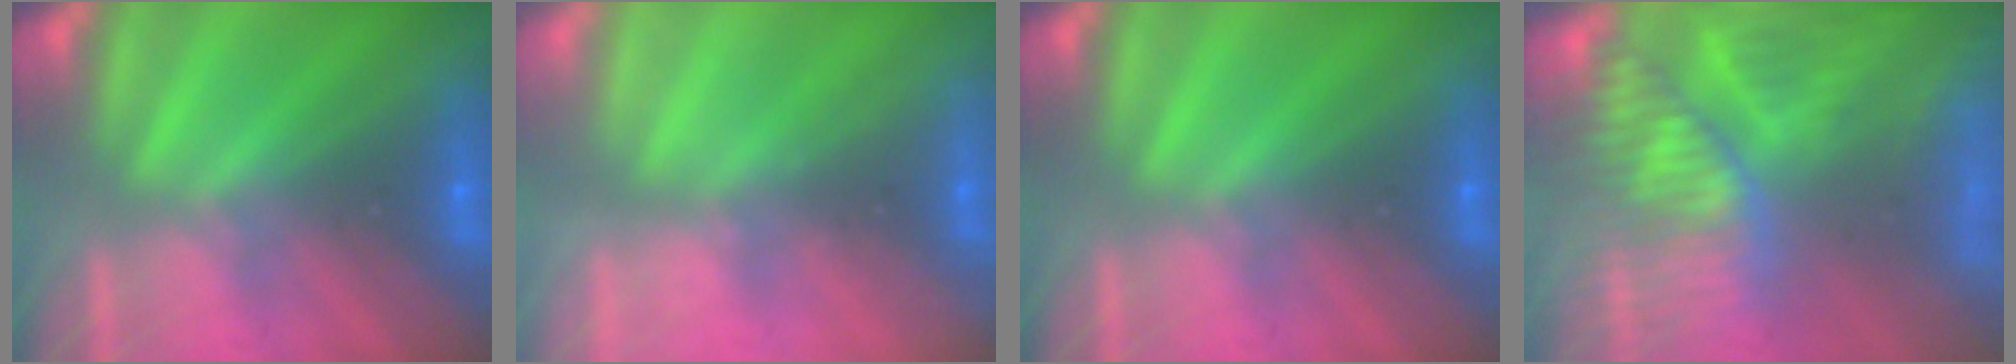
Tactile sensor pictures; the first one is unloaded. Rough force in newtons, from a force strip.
{"total": 2.2}
{"total": 0.0}
{"total": 9.1}